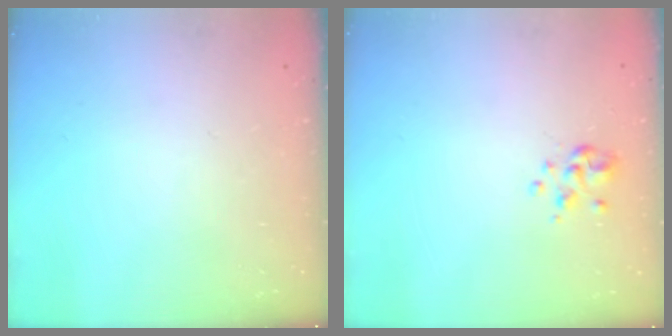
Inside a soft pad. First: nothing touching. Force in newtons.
{"total": 2.9, "press": 2.8, "slide": 0.9}